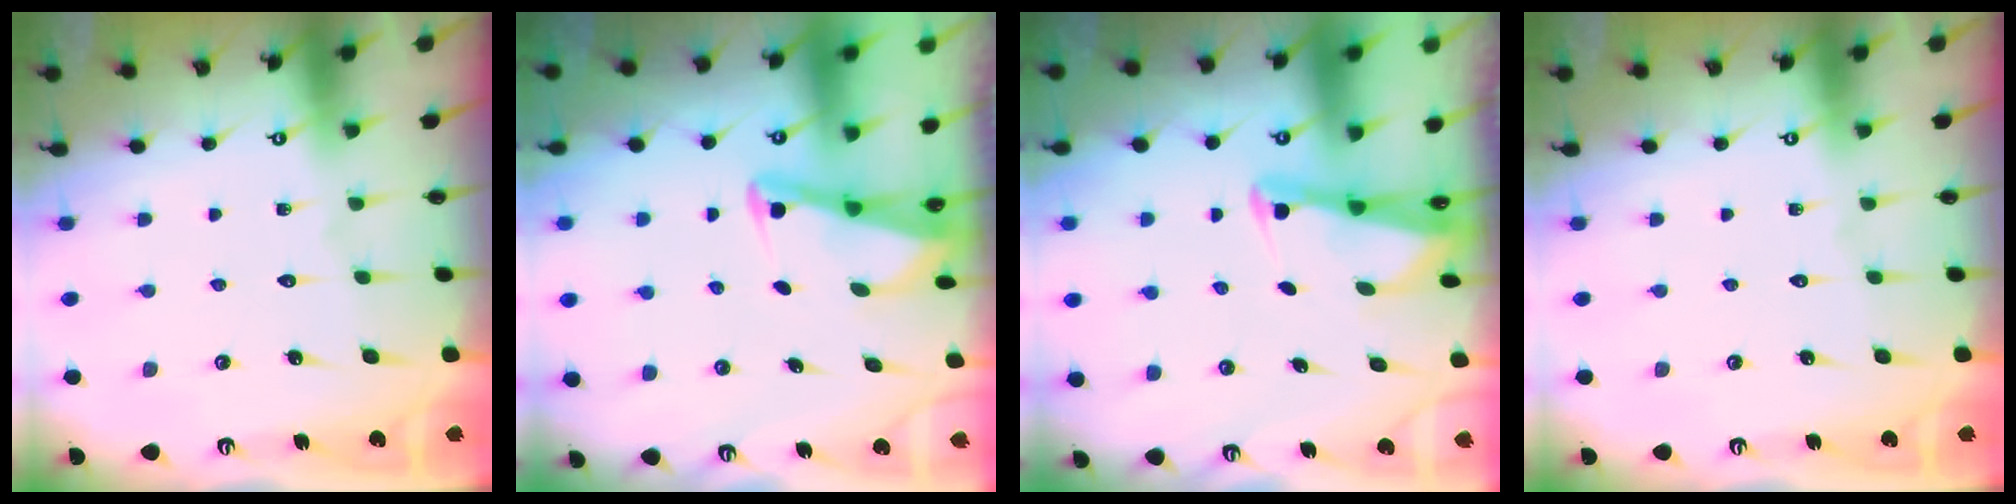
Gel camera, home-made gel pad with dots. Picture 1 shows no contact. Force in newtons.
{"total": 3.0, "press": 3.0, "slide": 0.4}
{"total": 2.5, "press": 2.5, "slide": 0.2}
{"total": 0.0}